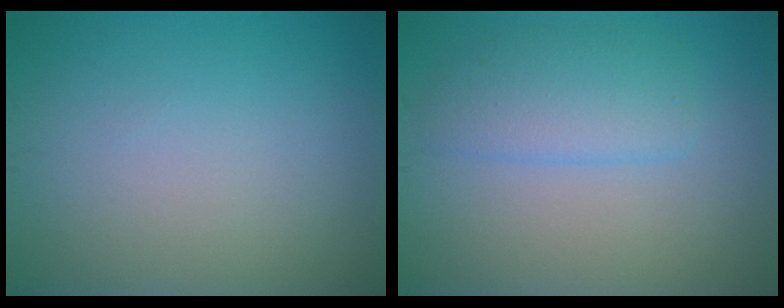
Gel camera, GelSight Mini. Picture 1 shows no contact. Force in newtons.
{"total": 3.0, "press": 3.0, "slide": 0.2}